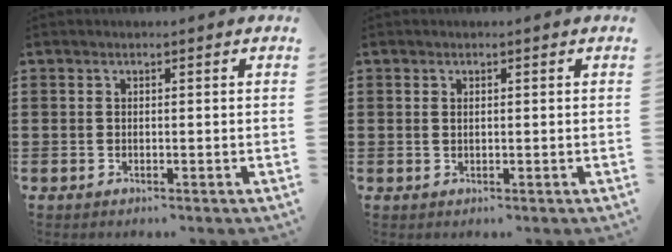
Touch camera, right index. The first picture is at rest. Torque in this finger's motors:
{"motor_torque": [-0.40, 0.67, -0.05, -0.01]}